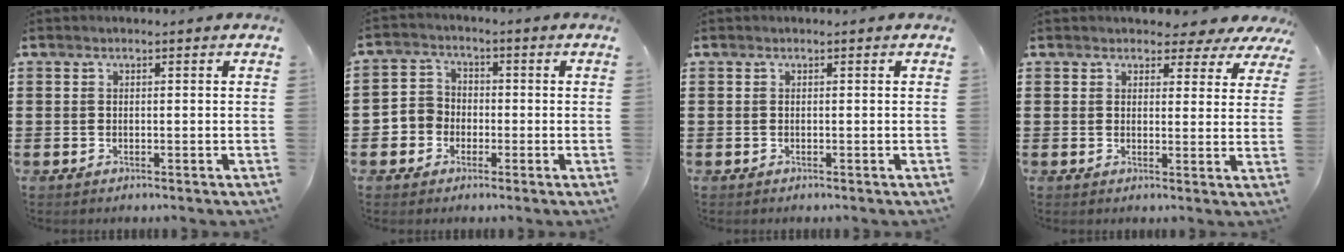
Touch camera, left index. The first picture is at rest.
{"total": 4.0, "force": [-1.8, 3.6, 0.5], "torque": [-0.032, 0.007, -0.042]}
{"total": 0.0}
{"total": 3.1, "force": [2.6, 1.6, 0.8], "torque": [-0.013, -0.008, 0.043]}